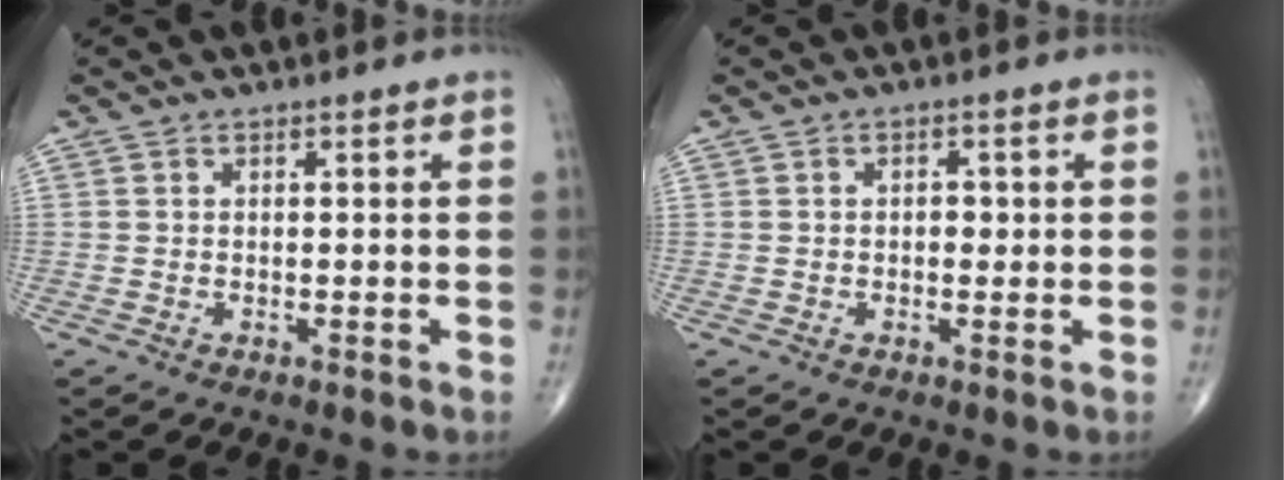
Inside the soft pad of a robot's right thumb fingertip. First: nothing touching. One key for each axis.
{"total": 2.1, "fx": 0.1, "fy": 1.3, "fz": 1.6, "tx": -0.016, "ty": 0.002, "tz": -0.002}